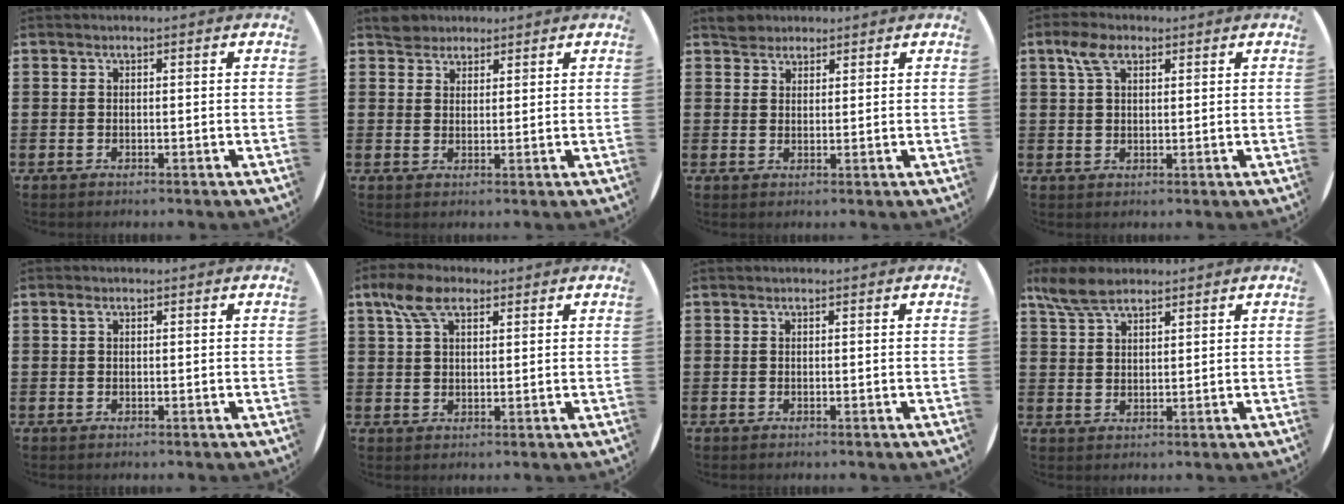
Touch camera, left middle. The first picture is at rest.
{"total": 2.8, "force": [2.6, 1.1, -0.1], "torque": [0.002, 0.002, 0.051]}
{"total": 2.6, "force": [2.3, 1.1, -0.1], "torque": [0.004, 0.003, 0.045]}
{"total": 4.1, "force": [2.4, 2.1, 2.5], "torque": [-0.056, 0.008, 0.044]}
{"total": 0.7, "force": [0.3, 0.4, 0.5], "torque": [-0.004, 0.000, 0.005]}
{"total": 5.8, "force": [3.6, 3.0, 3.4], "torque": [-0.071, 0.005, 0.065]}
{"total": 0.0}
{"total": 5.5, "force": [4.5, 1.8, 2.5], "torque": [-0.060, -0.006, 0.086]}